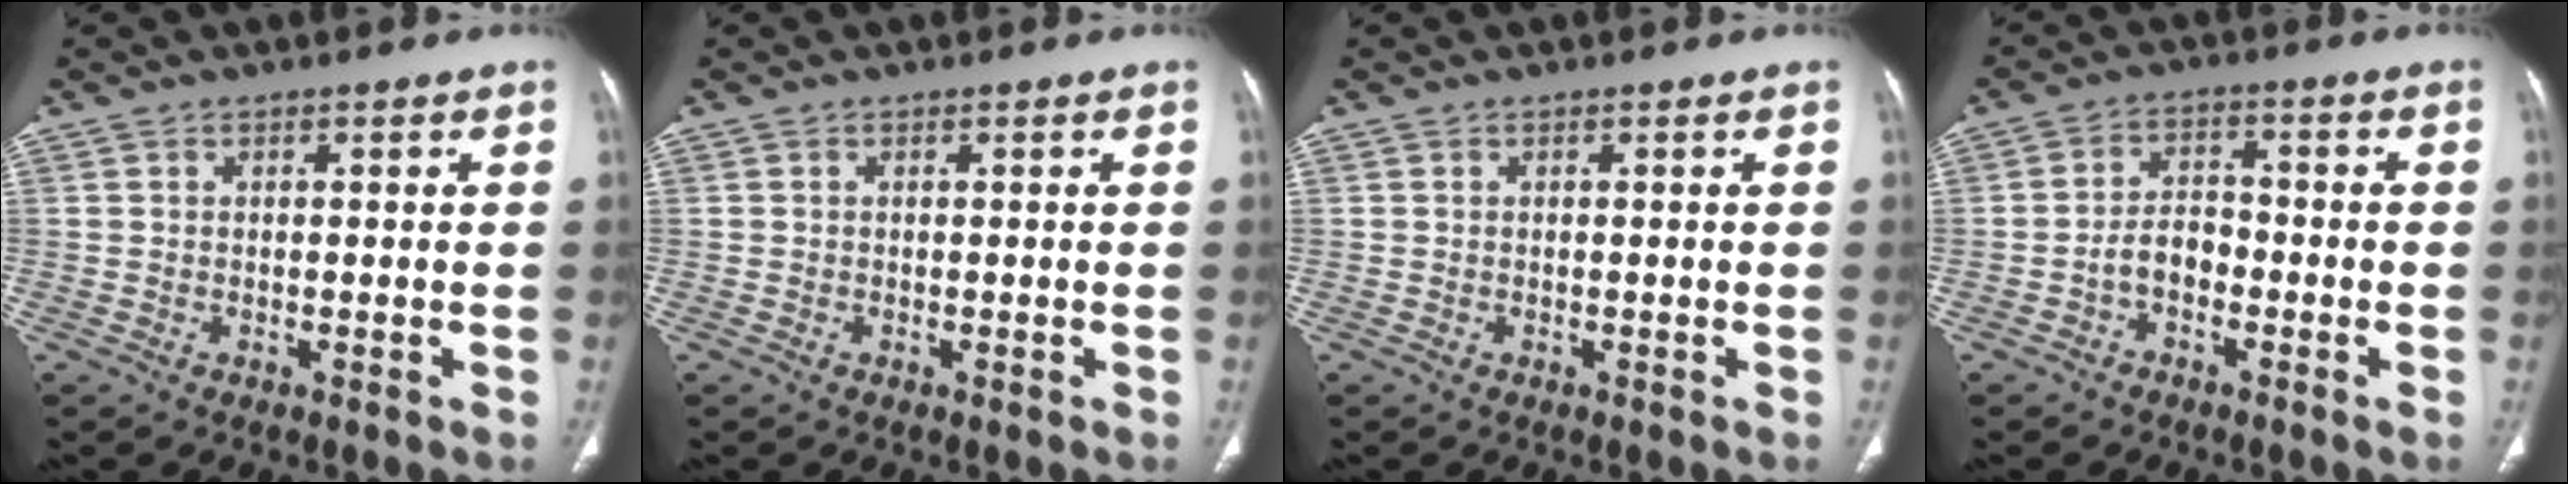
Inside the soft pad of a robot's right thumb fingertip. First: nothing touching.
{"total": 0.0}
{"total": 0.0}
{"total": 4.5, "force": [-2.0, 2.9, 2.9], "torque": [-0.041, 0.027, -0.042]}